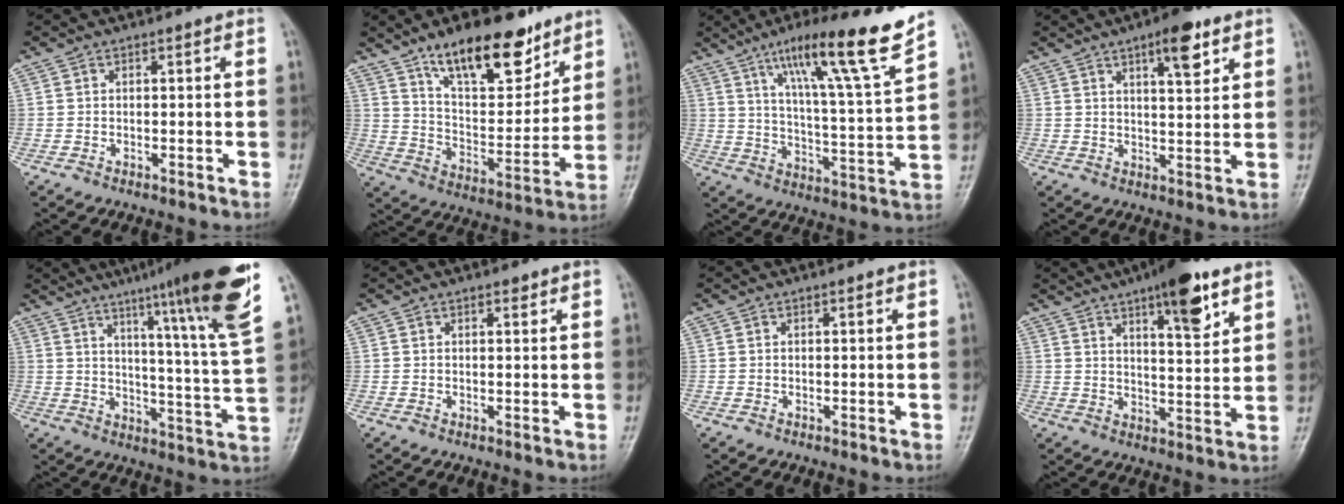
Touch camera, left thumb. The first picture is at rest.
{"total": 18.0, "force": [12.3, 7.2, 11.1], "torque": [-0.130, -0.073, 0.210]}
{"total": 17.4, "force": [11.9, 0.2, 12.7], "torque": [-0.187, -0.063, 0.190]}
{"total": 7.4, "force": [4.2, 2.3, 5.6], "torque": [-0.072, -0.021, 0.060]}
{"total": 21.4, "force": [13.3, 0.3, 16.7], "torque": [-0.222, -0.063, 0.181]}
{"total": 1.0, "force": [0.7, 0.4, 0.5], "torque": [-0.007, -0.004, 0.009]}
{"total": 0.0}
{"total": 12.1, "force": [7.2, 3.4, 9.1], "torque": [-0.116, -0.036, 0.107]}